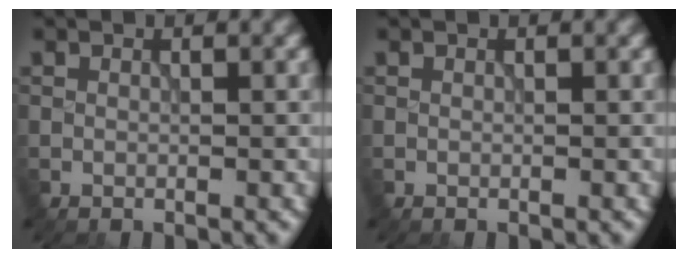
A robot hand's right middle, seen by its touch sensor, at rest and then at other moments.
{"total": 0.0}